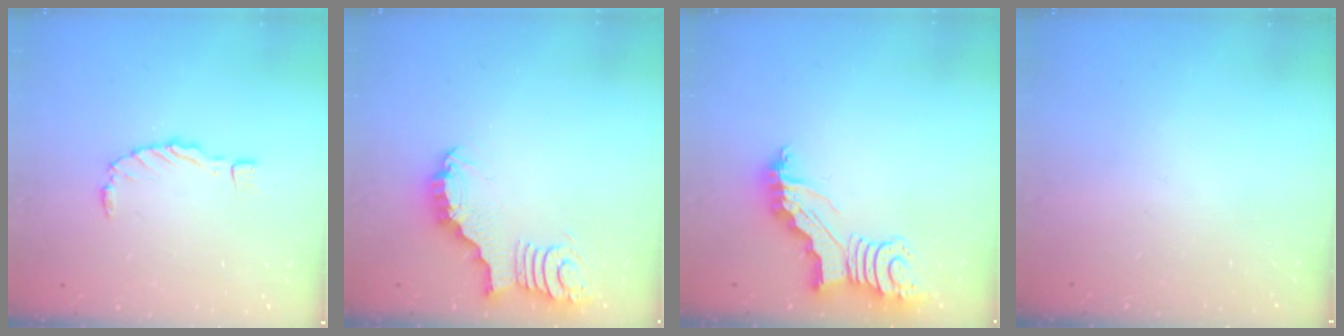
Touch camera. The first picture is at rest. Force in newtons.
{"total": 3.0, "press": 3.0, "slide": 0.1}
{"total": 5.8, "press": 5.8, "slide": 0.5}
{"total": 0.0}